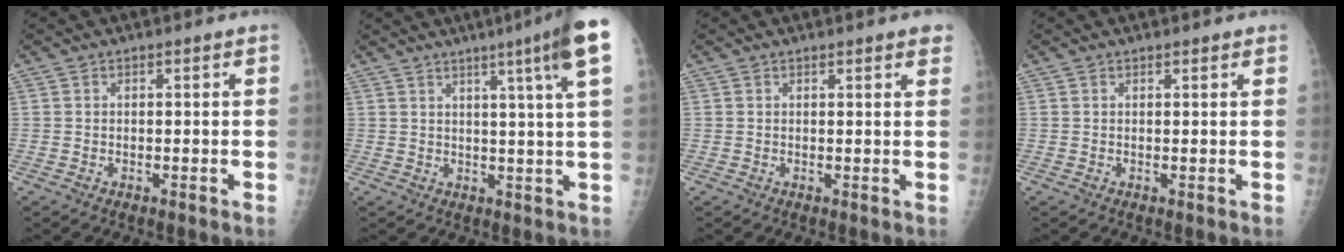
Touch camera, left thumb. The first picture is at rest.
{"total": 10.8, "force": [5.2, -1.0, 9.4], "torque": [-0.130, -0.011, 0.063]}
{"total": 2.4, "force": [1.7, 0.1, 1.6], "torque": [-0.017, -0.001, 0.018]}
{"total": 1.0, "force": [0.9, 0.1, 0.5], "torque": [-0.003, 0.001, 0.014]}